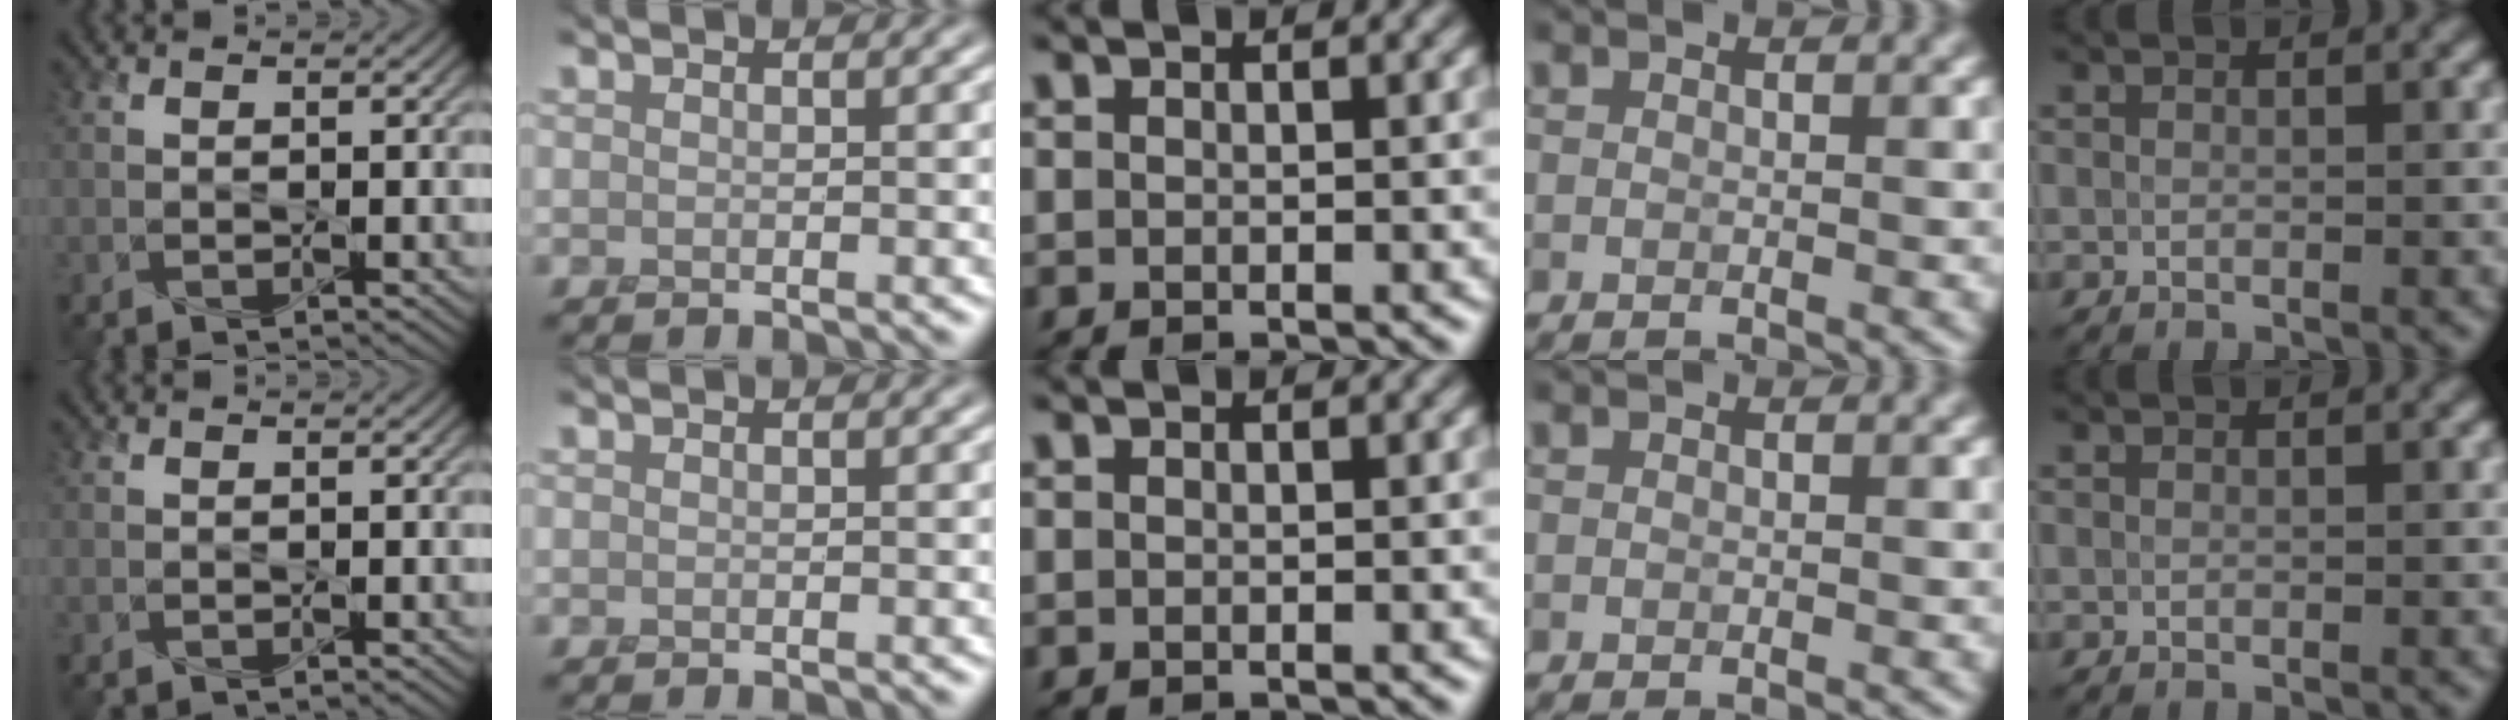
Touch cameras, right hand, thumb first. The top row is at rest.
{}